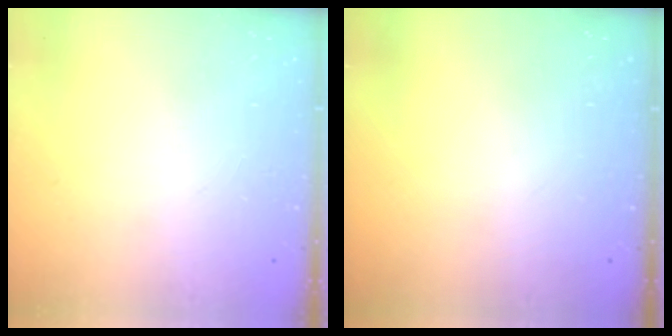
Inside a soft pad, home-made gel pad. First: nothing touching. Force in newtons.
{"total": 0.0}